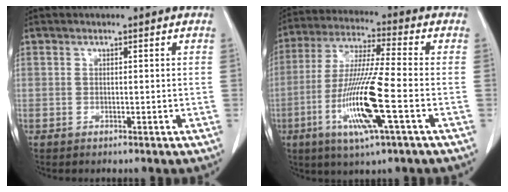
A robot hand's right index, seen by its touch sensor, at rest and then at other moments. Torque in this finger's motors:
{"motor_torque": [2.02, -0.12, 0.46, 0.14]}